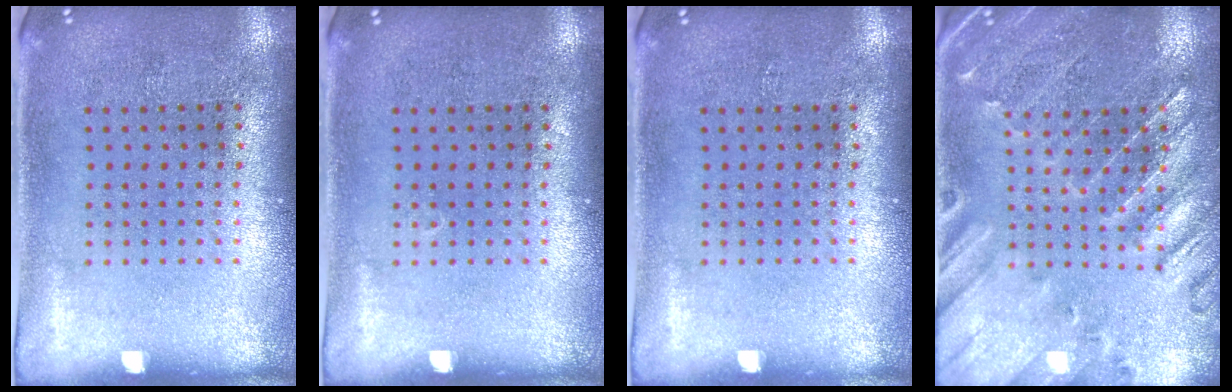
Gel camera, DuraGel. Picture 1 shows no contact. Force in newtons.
{"total": 0.0}
{"total": 0.0}
{"total": 0.6, "press": 0.5, "slide": 0.4}